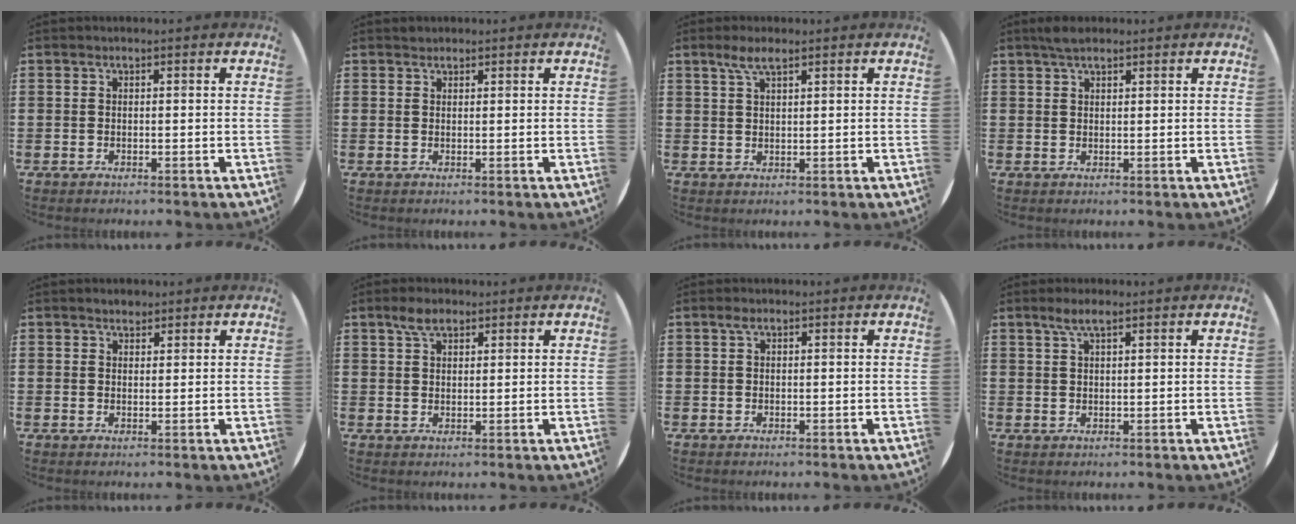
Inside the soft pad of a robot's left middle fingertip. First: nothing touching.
{"total": 0.7, "force": [0.6, 0.3, -0.1], "torque": [0.003, 0.004, 0.012]}
{"total": 3.3, "force": [2.2, 0.8, 2.4], "torque": [-0.050, 0.007, 0.038]}
{"total": 2.1, "force": [1.7, 0.6, 1.1], "torque": [-0.023, 0.007, 0.029]}
{"total": 1.6, "force": [1.5, 0.6, 0.2], "torque": [0.004, 0.001, 0.025]}
{"total": 3.4, "force": [2.5, 1.5, 1.7], "torque": [-0.029, 0.004, 0.044]}
{"total": 0.8, "force": [0.4, 0.3, 0.6], "torque": [-0.011, 0.005, 0.006]}
{"total": 2.8, "force": [1.9, 0.6, 2.0], "torque": [-0.041, 0.008, 0.032]}